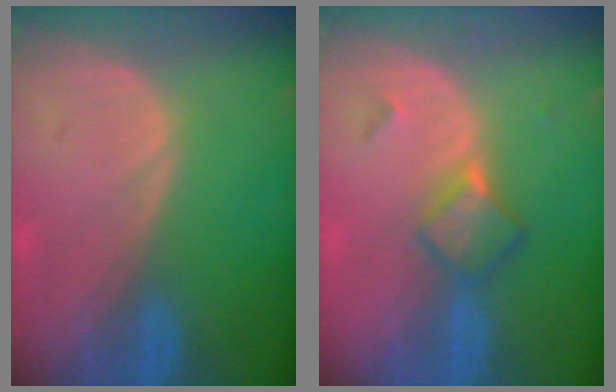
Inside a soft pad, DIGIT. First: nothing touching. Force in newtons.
{"total": 4.8, "press": 4.2, "slide": 2.4}